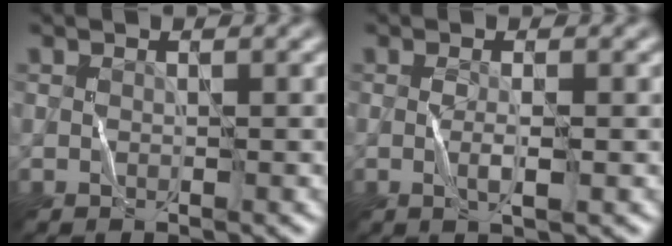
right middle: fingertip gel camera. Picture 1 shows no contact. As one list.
[{"total": 1.4, "force": [-0.2, 0.1, 1.4], "torque": [-0.029, -0.003, -0.005]}]